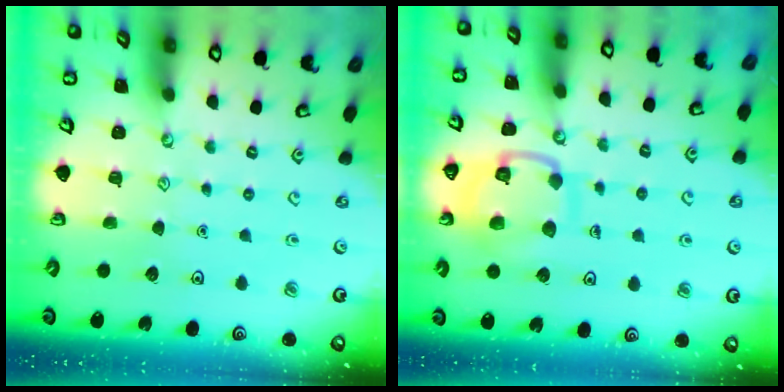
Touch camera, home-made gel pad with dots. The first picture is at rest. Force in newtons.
{"total": 13.1, "press": 13.1, "slide": 1.4}